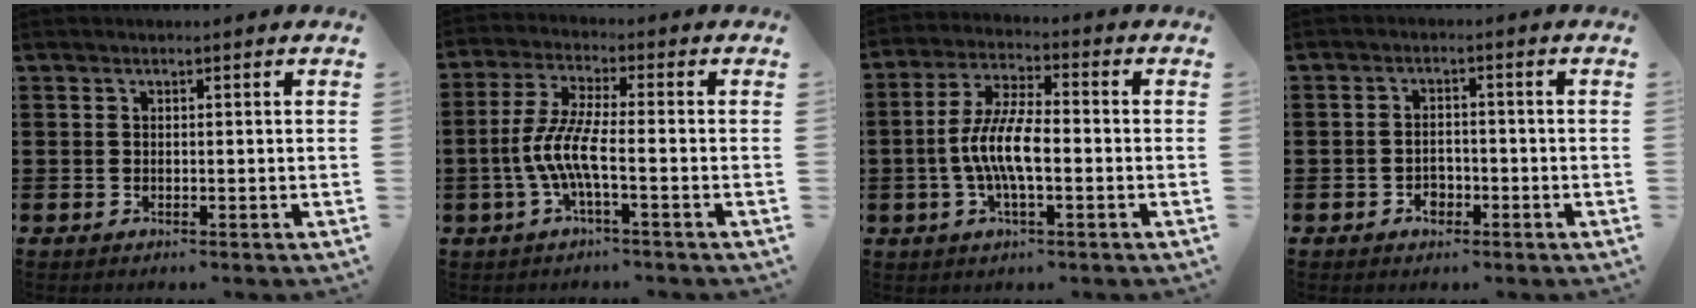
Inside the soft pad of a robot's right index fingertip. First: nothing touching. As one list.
[{"total": 6.9, "force": [-2.3, 1.1, 6.4], "torque": [-0.153, -0.015, -0.054]}, {"total": 8.1, "force": [-1.7, 2.5, 7.5], "torque": [-0.168, -0.010, -0.038]}, {"total": 3.0, "force": [-1.6, 2.0, 1.6], "torque": [-0.032, 0.004, -0.032]}]